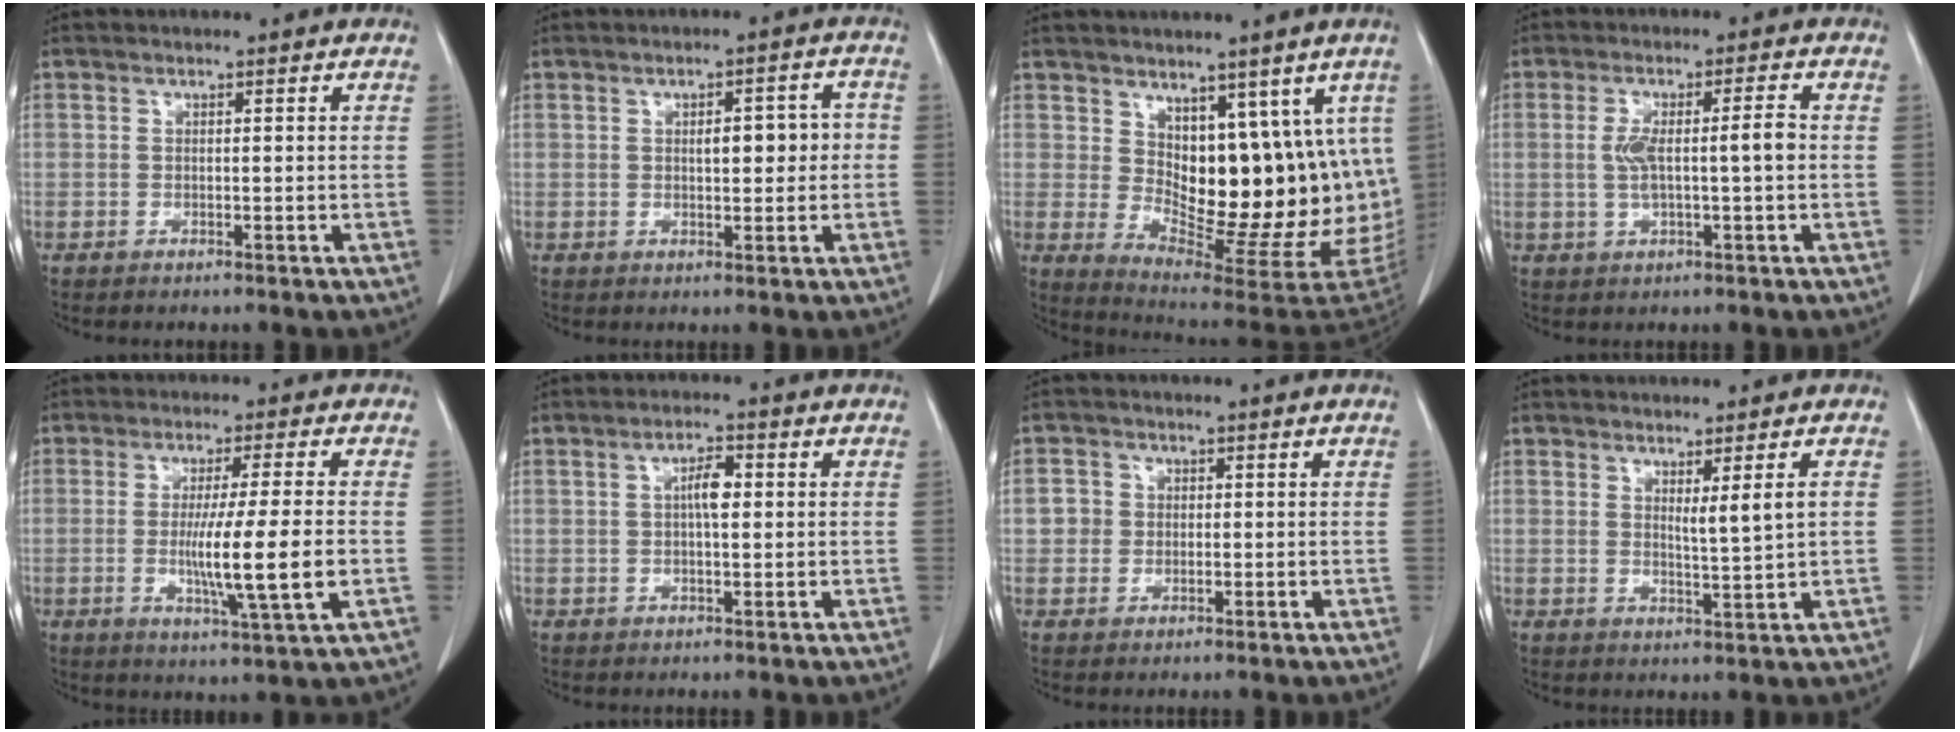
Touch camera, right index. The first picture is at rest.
{"total": 5.0, "force": [0.4, 1.9, 4.6], "torque": [-0.061, 0.017, 0.008]}
{"total": 15.5, "force": [4.0, 7.2, 13.1], "torque": [-0.167, -0.017, 0.076]}
{"total": 6.1, "force": [0.0, 0.7, 6.0], "torque": [-0.115, 0.012, 0.003]}
{"total": 10.6, "force": [-1.6, -0.8, 10.5], "torque": [-0.179, -0.027, -0.030]}
{"total": 3.6, "force": [0.6, 1.0, 3.4], "torque": [-0.057, 0.006, 0.009]}
{"total": 2.8, "force": [0.1, 2.7, 0.5], "torque": [0.001, 0.009, 0.001]}
{"total": 3.3, "force": [1.2, -0.5, 3.1], "torque": [-0.052, -0.013, 0.023]}